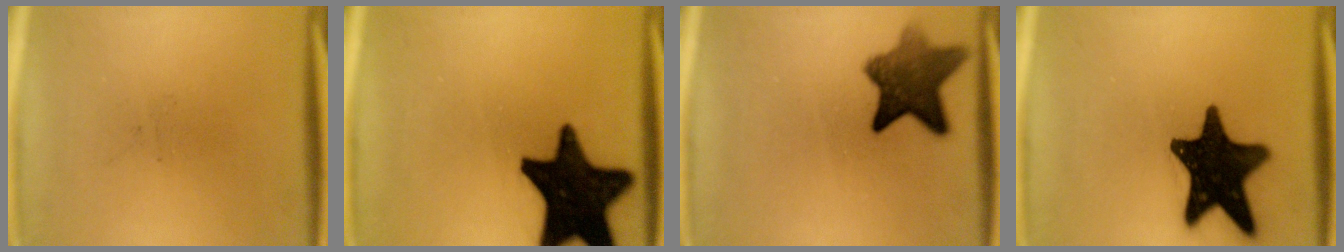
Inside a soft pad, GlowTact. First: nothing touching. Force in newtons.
{"total": 20.1}
{"total": 9.0}
{"total": 18.2}